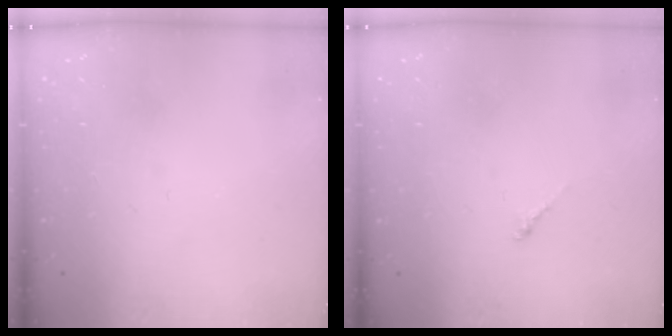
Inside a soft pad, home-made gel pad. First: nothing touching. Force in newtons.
{"total": 0.8, "press": 0.6, "slide": 0.4}